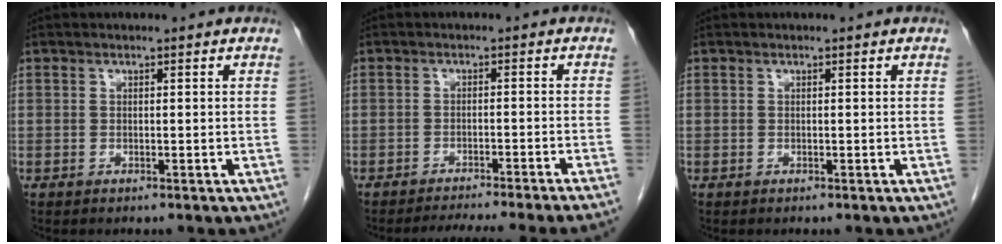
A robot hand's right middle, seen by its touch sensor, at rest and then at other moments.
{"total": 12.5, "force": [-11.4, -1.4, 5.0], "torque": [-0.051, -0.021, -0.149]}
{"total": 0.0}